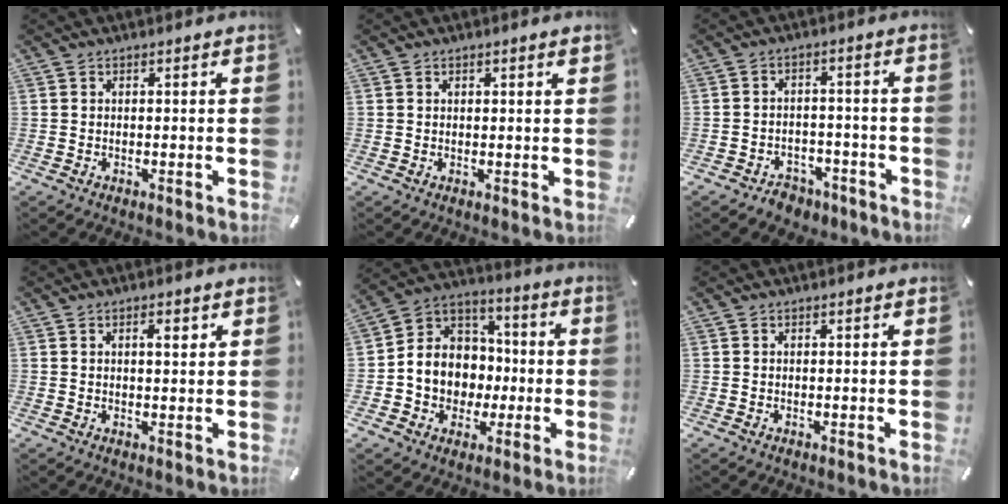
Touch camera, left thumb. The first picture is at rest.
{"total": 1.0, "force": [0.5, 0.2, 0.8], "torque": [-0.015, 0.001, 0.009]}
{"total": 4.9, "force": [-3.3, 3.3, 1.3], "torque": [-0.022, 0.018, -0.059]}
{"total": 2.5, "force": [1.1, 0.9, 2.1], "torque": [-0.027, -0.002, 0.013]}
{"total": 11.1, "force": [-2.1, 10.5, 2.8], "torque": [-0.079, -0.001, -0.032]}
{"total": 0.0}